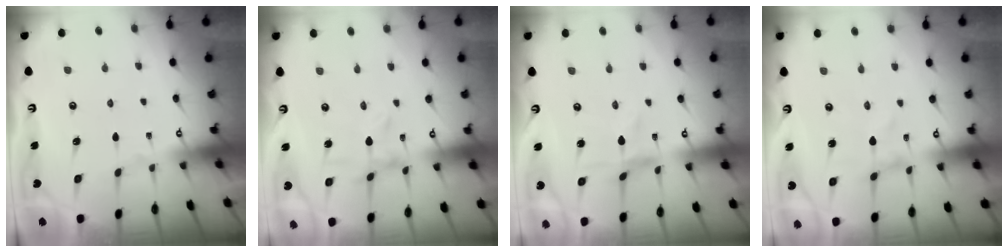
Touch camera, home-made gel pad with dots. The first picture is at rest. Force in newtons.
{"total": 0.0}
{"total": 0.7, "press": 0.7, "slide": 0.2}
{"total": 0.9, "press": 0.9, "slide": 0.1}